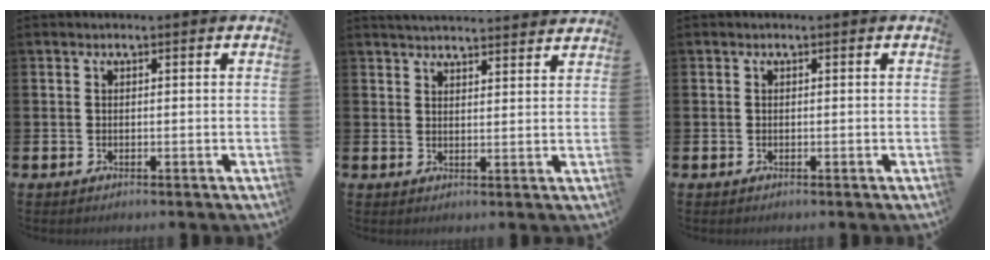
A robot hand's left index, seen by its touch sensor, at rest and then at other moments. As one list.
[{"total": 3.8, "force": [3.8, -0.1, 0.2], "torque": [-0.011, -0.023, 0.069]}, {"total": 0.0}]